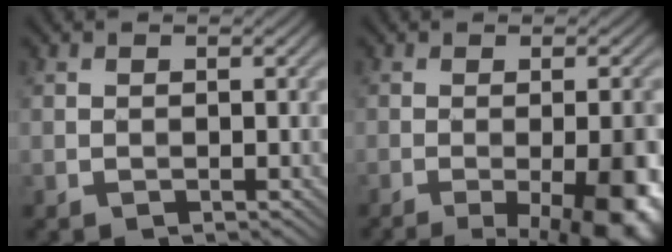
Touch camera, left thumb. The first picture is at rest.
{"total": 9.4, "force": [-3.8, 2.1, 8.3], "torque": [-0.107, -0.002, -0.045]}